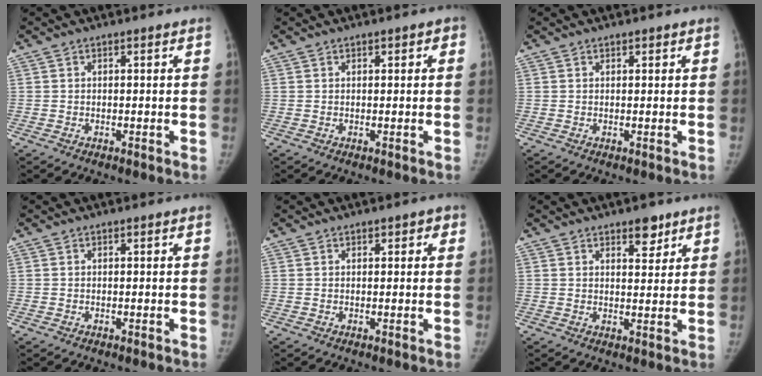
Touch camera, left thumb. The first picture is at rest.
{"total": 1.4, "force": [0.5, 0.8, 1.0], "torque": [-0.005, 0.002, 0.004]}
{"total": 0.7, "force": [0.5, 0.4, 0.3], "torque": [0.003, -0.002, 0.004]}
{"total": 0.0}
{"total": 1.9, "force": [0.9, 1.1, 1.2], "torque": [0.000, 0.000, 0.008]}
{"total": 4.3, "force": [2.9, 2.1, 2.5], "torque": [-0.011, -0.017, 0.041]}